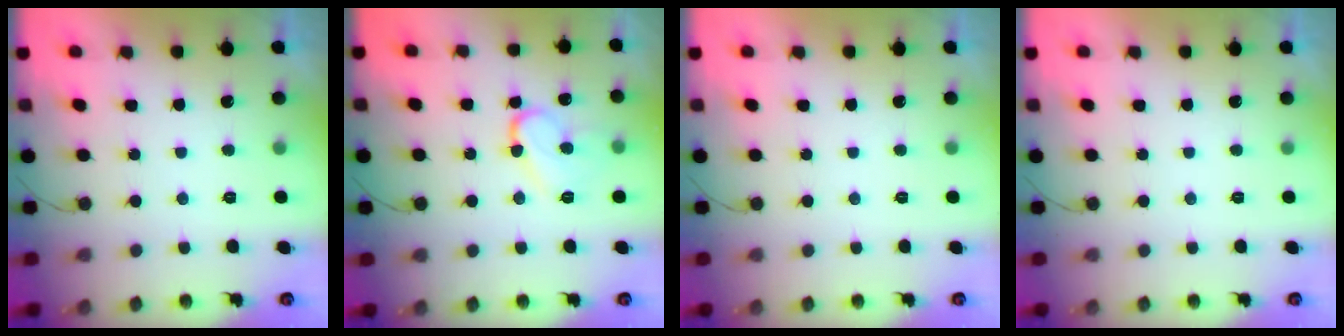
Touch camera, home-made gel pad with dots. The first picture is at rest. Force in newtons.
{"total": 11.1, "press": 11.0, "slide": 1.2}
{"total": 0.0}
{"total": 0.0}